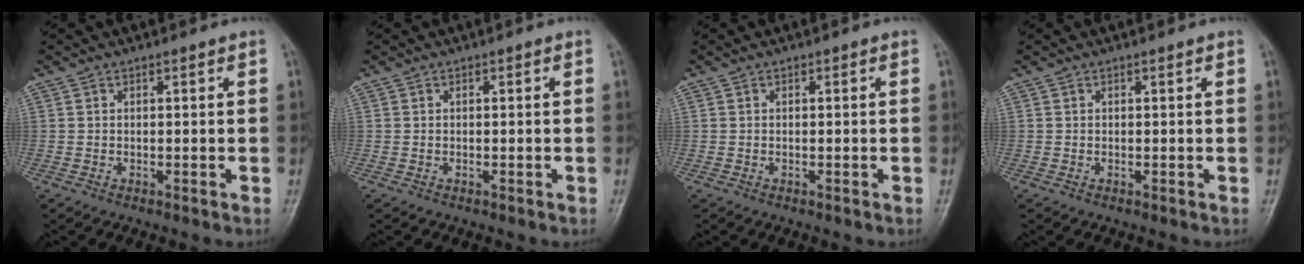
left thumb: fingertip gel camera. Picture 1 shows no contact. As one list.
[{"total": 0.0}, {"total": 0.0}, {"total": 0.0}]